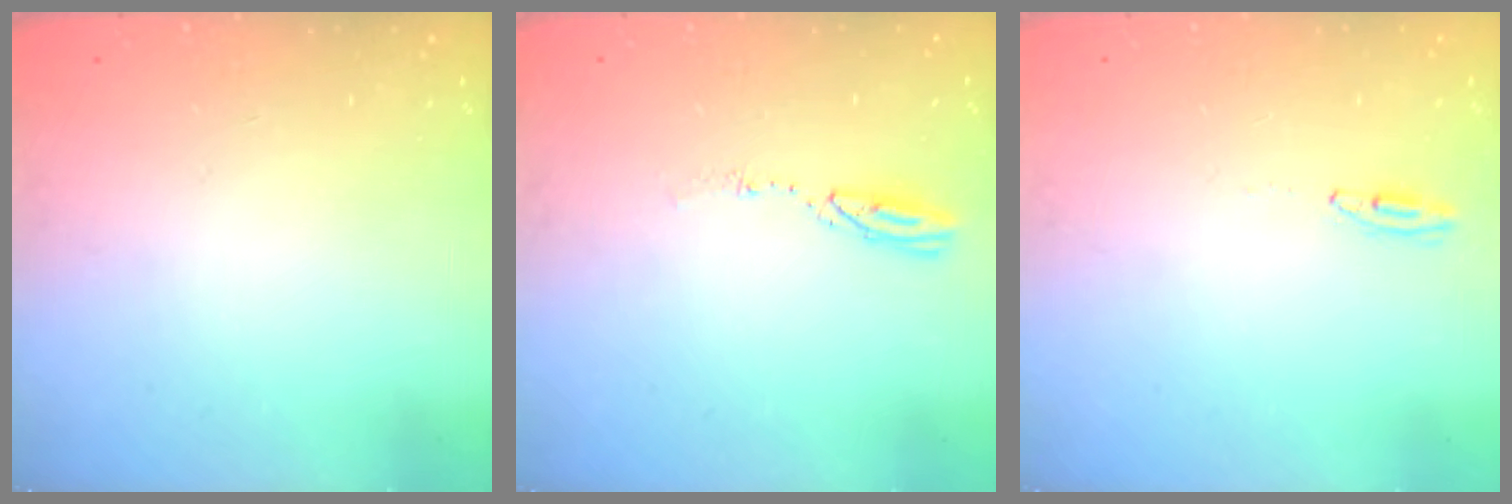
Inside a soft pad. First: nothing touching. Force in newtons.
{"total": 3.9, "press": 3.9, "slide": 0.4}
{"total": 3.0, "press": 2.8, "slide": 1.1}